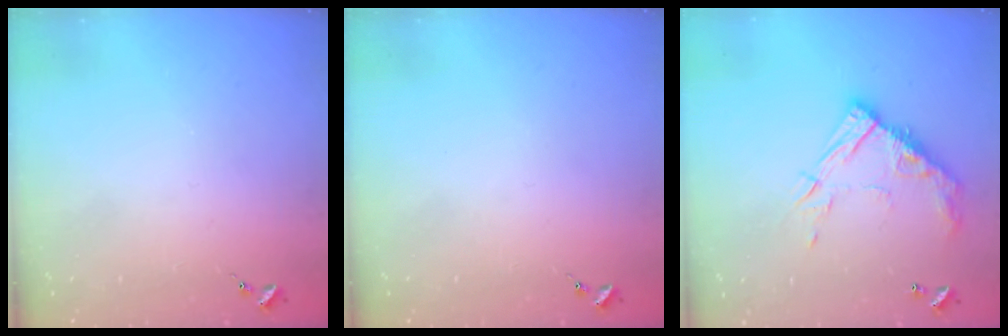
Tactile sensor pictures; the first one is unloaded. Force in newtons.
{"total": 0.0}
{"total": 12.5, "press": 12.5, "slide": 1.0}